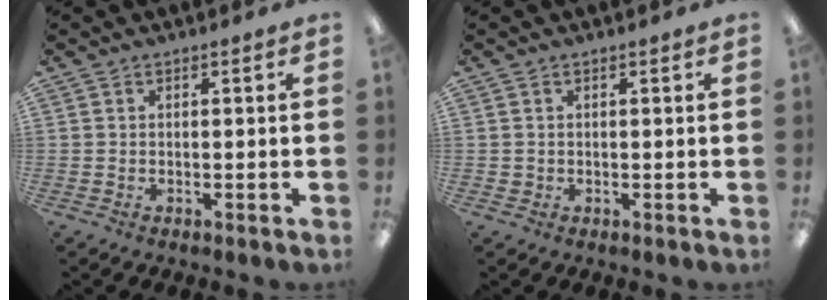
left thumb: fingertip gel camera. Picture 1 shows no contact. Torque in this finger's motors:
{"motor_torque": [-0.21, 0.11, 0.00, -0.01, -0.02]}